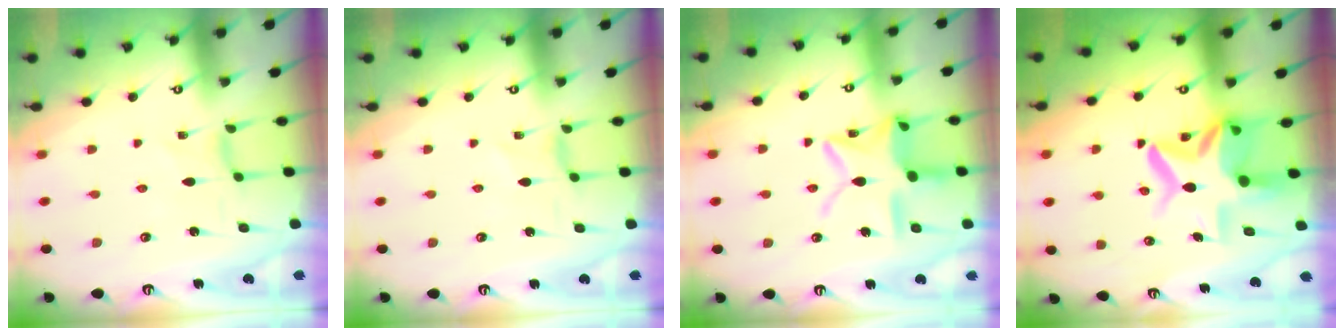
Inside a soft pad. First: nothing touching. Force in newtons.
{"total": 0.9, "press": 0.8, "slide": 0.3}
{"total": 14.0, "press": 14.0, "slide": 1.0}
{"total": 13.2, "press": 13.0, "slide": 2.3}